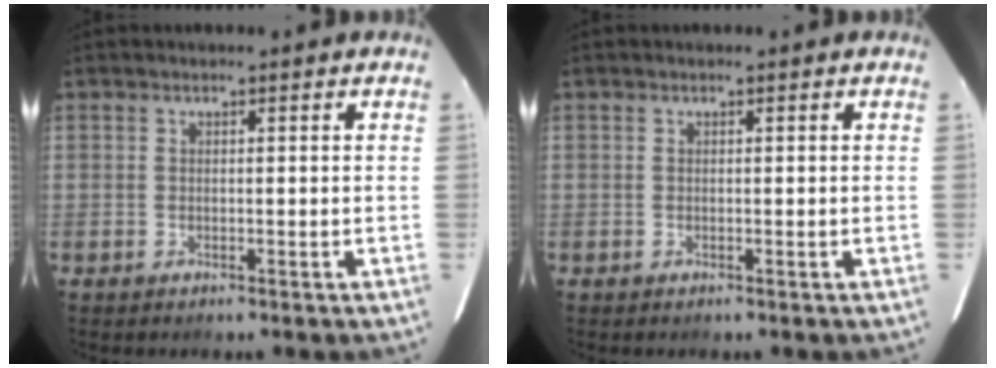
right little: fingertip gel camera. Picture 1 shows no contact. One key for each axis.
{"total": 0.0}